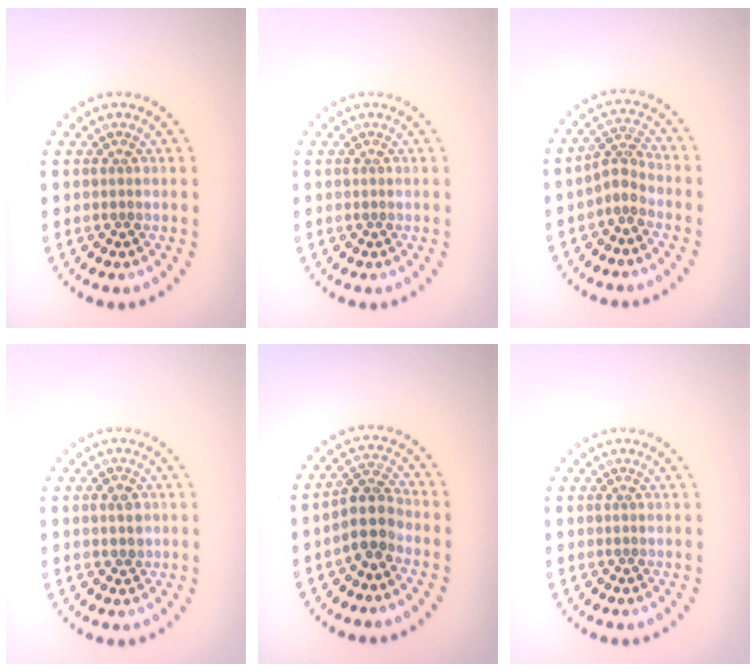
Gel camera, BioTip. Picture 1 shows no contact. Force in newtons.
{"total": 0.0}
{"total": 2.3, "press": 1.6, "slide": 1.6}
{"total": 1.4, "press": 1.4, "slide": 0.3}
{"total": 3.3, "press": 2.7, "slide": 1.8}
{"total": 0.0}